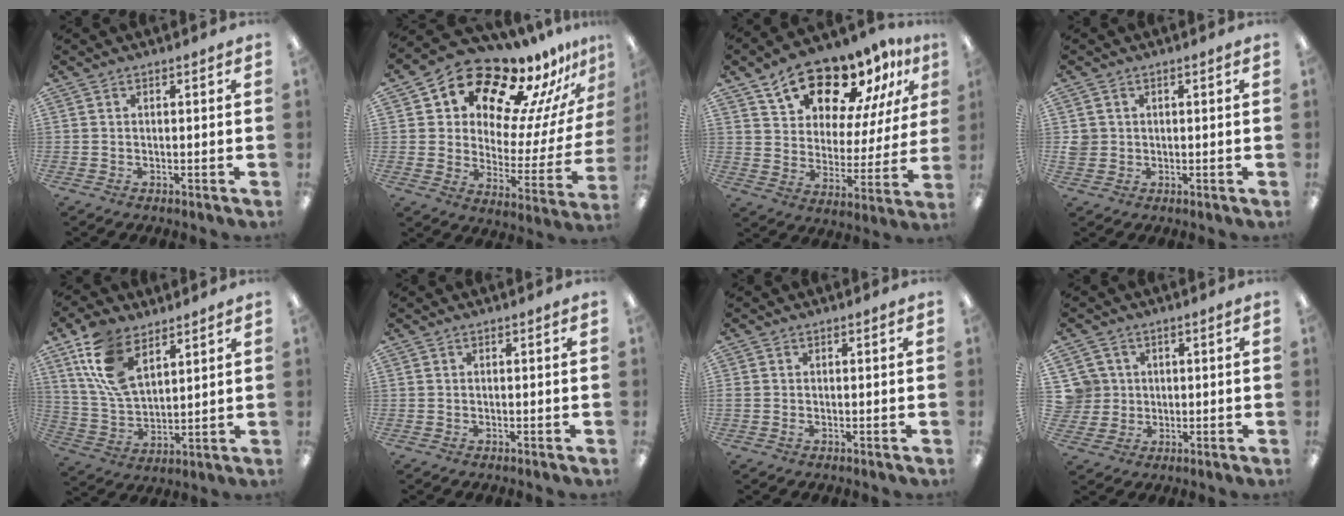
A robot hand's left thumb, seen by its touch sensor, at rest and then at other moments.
{"total": 14.6, "force": [11.9, 6.4, 5.6], "torque": [-0.096, -0.114, 0.197]}
{"total": 17.6, "force": [13.5, 8.1, 8.0], "torque": [-0.135, -0.090, 0.235]}
{"total": 2.5, "force": [0.2, 2.4, 0.5], "torque": [-0.013, 0.004, 0.003]}
{"total": 13.9, "force": [8.0, 7.3, 8.7], "torque": [-0.197, -0.018, 0.151]}
{"total": 0.0}
{"total": 0.6, "force": [-0.1, 0.4, 0.4], "torque": [-0.009, 0.001, -0.003]}
{"total": 5.9, "force": [1.3, 5.7, 0.6], "torque": [-0.025, 0.010, 0.029]}